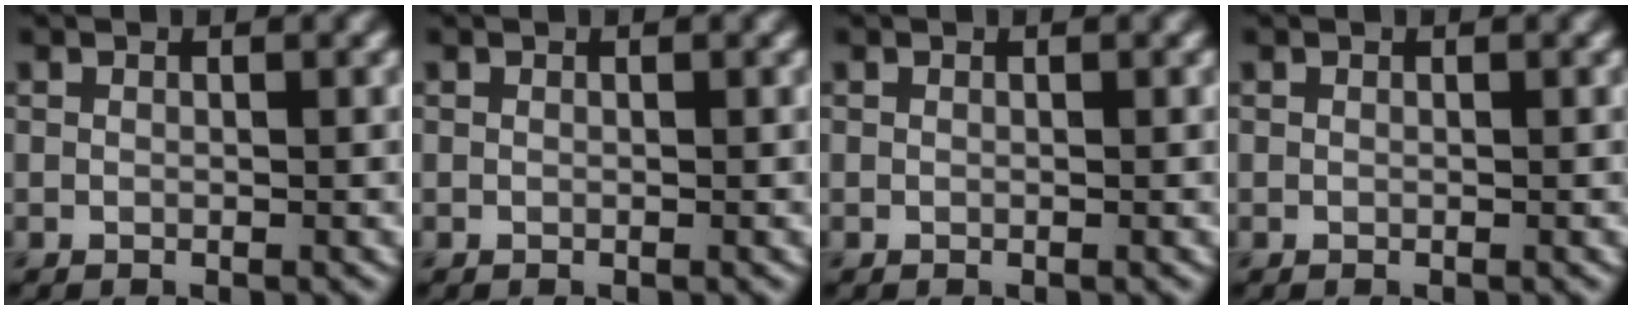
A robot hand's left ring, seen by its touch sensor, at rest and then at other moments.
{"total": 0.0}
{"total": 0.0}
{"total": 0.0}